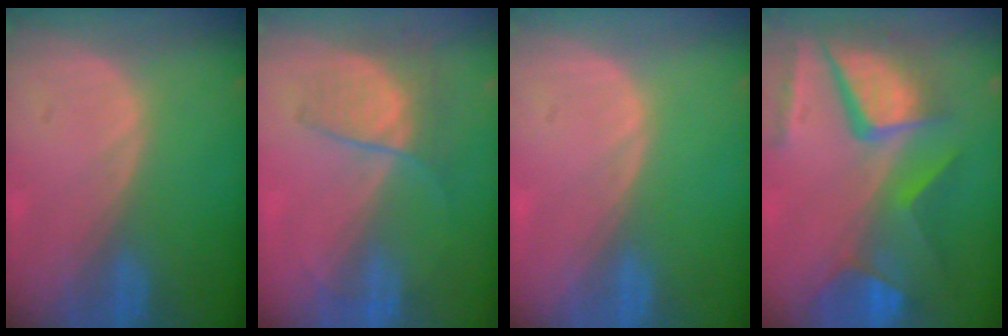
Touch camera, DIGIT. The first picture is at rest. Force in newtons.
{"total": 6.7, "press": 5.9, "slide": 3.2}
{"total": 0.0}
{"total": 12.0, "press": 9.9, "slide": 6.8}